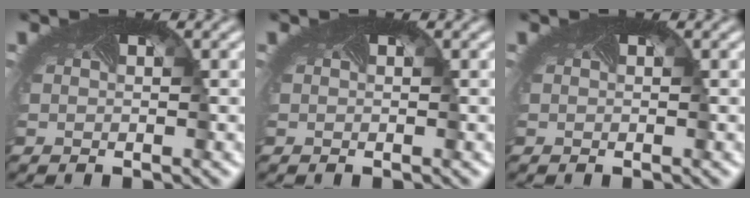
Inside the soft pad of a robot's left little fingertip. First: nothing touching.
{"total": 0.0}
{"total": 0.0}